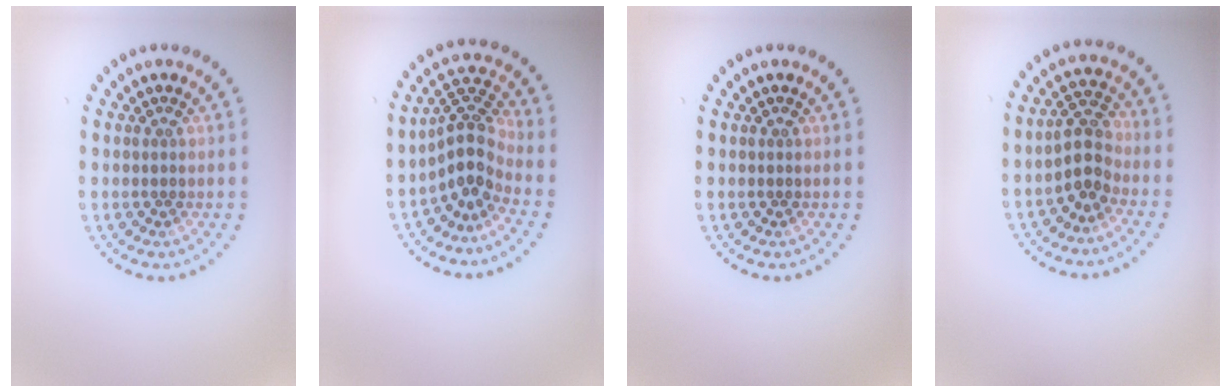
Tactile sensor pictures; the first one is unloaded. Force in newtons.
{"total": 3.7, "press": 2.7, "slide": 2.5}
{"total": 0.0}
{"total": 2.9, "press": 2.7, "slide": 1.2}